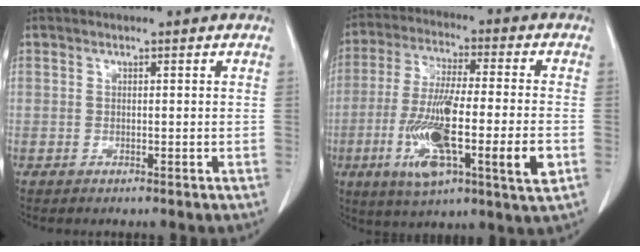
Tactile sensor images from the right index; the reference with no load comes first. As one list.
[{"total": 17.9, "force": [-4.9, 2.1, 17.0], "torque": [-0.304, -0.021, -0.082]}]